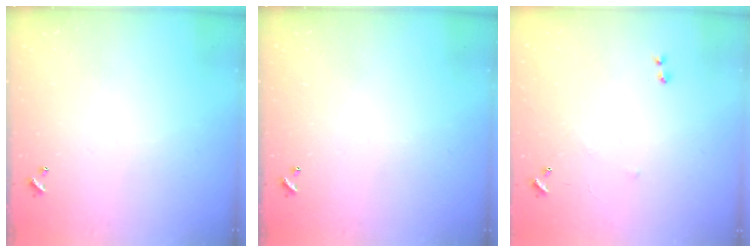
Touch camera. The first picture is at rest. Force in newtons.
{"total": 0.0}
{"total": 7.7, "press": 7.7, "slide": 0.8}